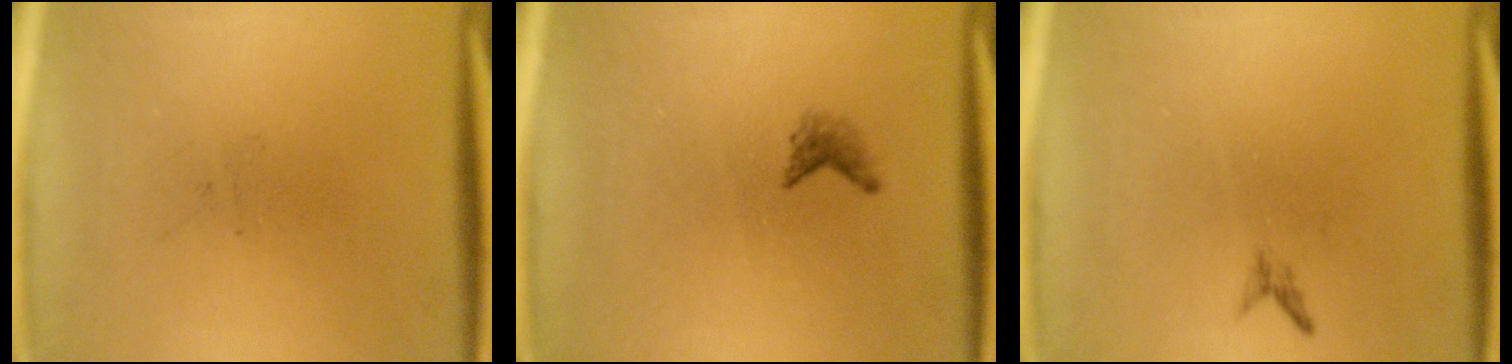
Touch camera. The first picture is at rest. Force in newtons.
{"total": 1.1}
{"total": 0.7}